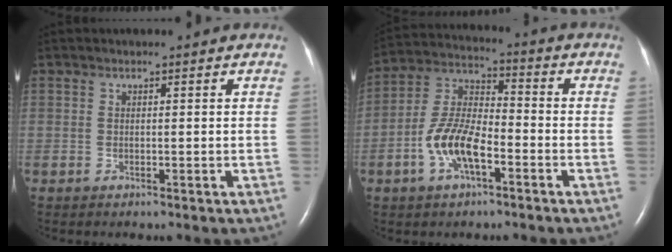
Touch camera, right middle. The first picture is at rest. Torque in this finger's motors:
{"motor_torque": [1.54, -0.60, 0.67, 0.21]}